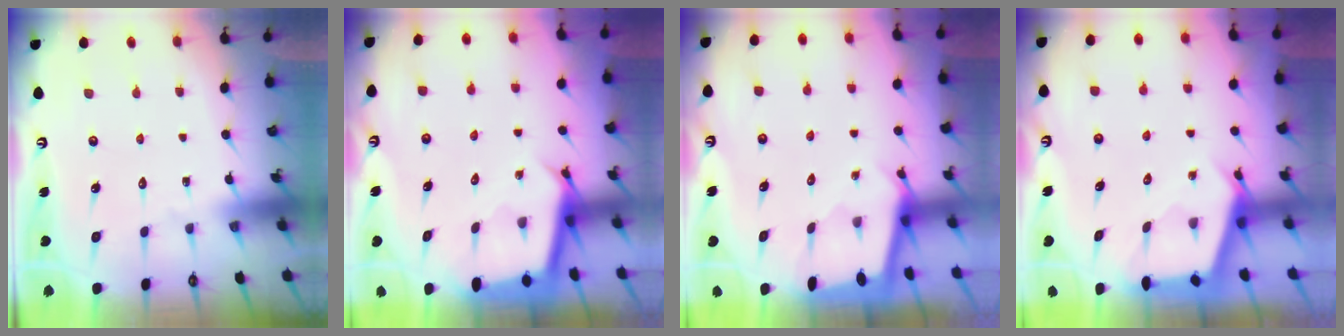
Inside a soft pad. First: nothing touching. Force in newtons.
{"total": 3.0, "press": 3.0, "slide": 0.0}
{"total": 1.7, "press": 1.6, "slide": 0.2}
{"total": 2.8, "press": 2.8, "slide": 0.3}